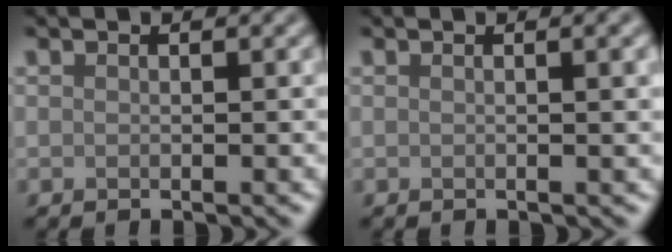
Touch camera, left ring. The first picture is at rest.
{"total": 3.0, "force": [0.5, 1.1, 2.7], "torque": [-0.020, 0.007, -0.001]}